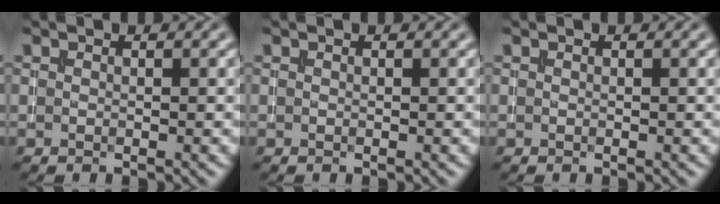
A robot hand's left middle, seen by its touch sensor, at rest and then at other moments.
{"total": 0.0}
{"total": 0.0}